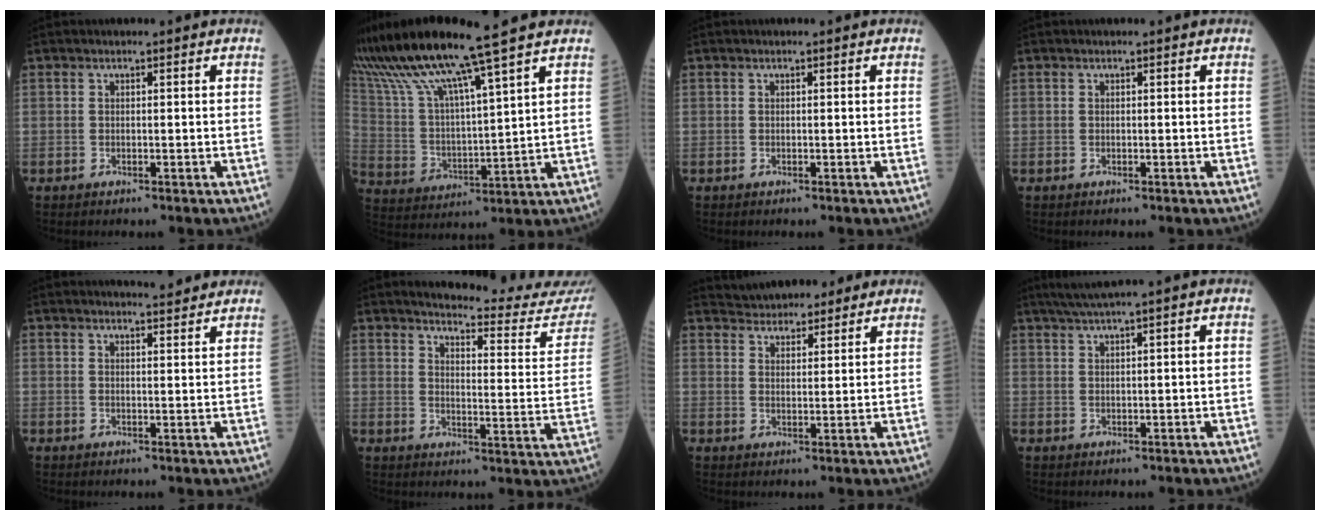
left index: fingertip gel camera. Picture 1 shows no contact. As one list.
[{"total": 16.6, "force": [13.3, -1.1, 9.9], "torque": [-0.188, 0.016, 0.248]}, {"total": 0.0}, {"total": 0.0}, {"total": 4.0, "force": [3.9, 0.3, 1.0], "torque": [-0.017, -0.001, 0.043]}, {"total": 17.8, "force": [17.3, 0.2, 4.0], "torque": [-0.047, -0.109, 0.187]}, {"total": 9.0, "force": [8.1, 3.2, 2.2], "torque": [-0.027, 0.027, 0.117]}, {"total": 3.2, "force": [2.4, -1.0, 1.9], "torque": [-0.043, 0.008, 0.051]}]